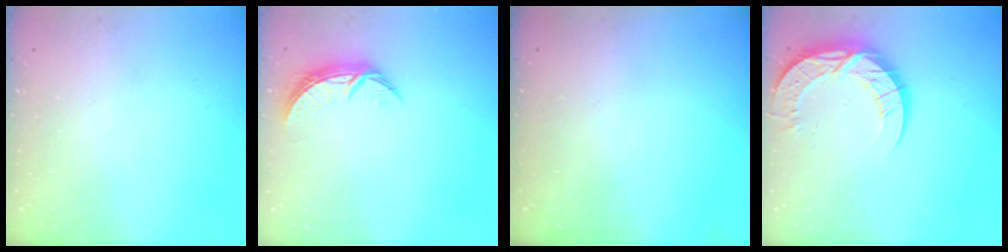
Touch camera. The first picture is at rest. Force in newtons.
{"total": 7.3, "press": 7.3, "slide": 0.5}
{"total": 0.0}
{"total": 13.2, "press": 13.2, "slide": 1.0}